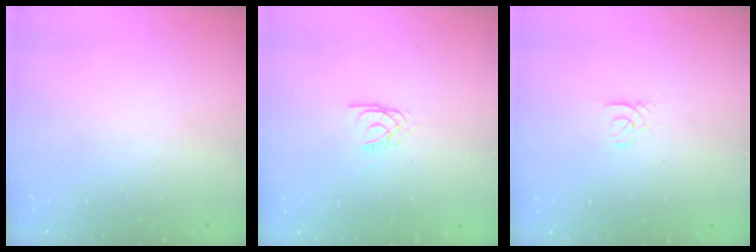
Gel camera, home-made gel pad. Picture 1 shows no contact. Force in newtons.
{"total": 2.2, "press": 2.2, "slide": 0.3}
{"total": 1.4, "press": 1.4, "slide": 0.1}